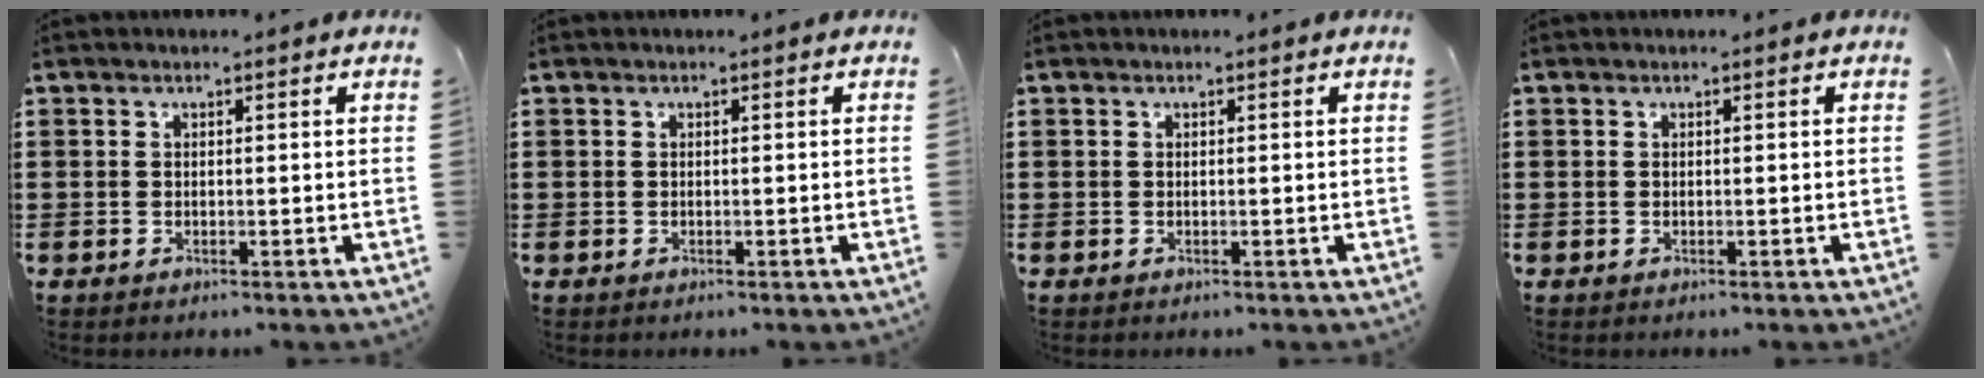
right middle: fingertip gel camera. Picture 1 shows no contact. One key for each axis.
{"total": 0.0}
{"total": 0.0}
{"total": 0.0}